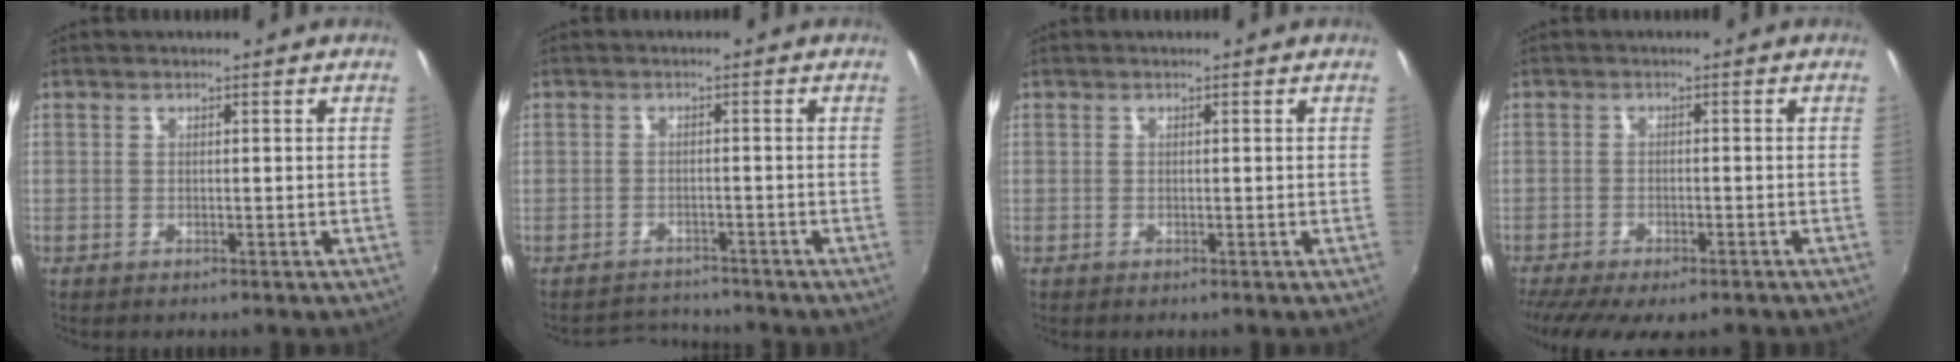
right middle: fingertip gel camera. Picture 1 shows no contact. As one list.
[{"total": 3.8, "force": [-3.5, 1.2, -0.7], "torque": [0.000, 0.013, -0.062]}, {"total": 0.0}, {"total": 11.5, "force": [-9.0, 3.4, 6.4], "torque": [-0.140, -0.049, -0.142]}]